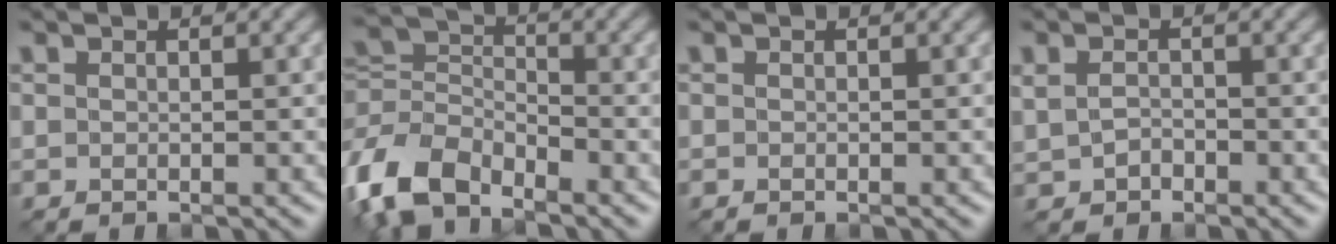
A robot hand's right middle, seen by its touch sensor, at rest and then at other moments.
{"total": 7.7, "force": [-4.7, 4.3, 4.4], "torque": [-0.100, 0.003, -0.107]}
{"total": 0.0}
{"total": 1.4, "force": [-0.4, 1.0, 0.8], "torque": [-0.022, 0.001, -0.007]}